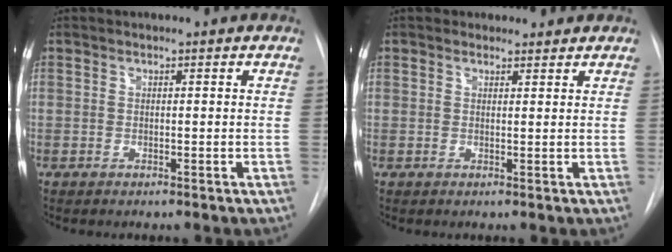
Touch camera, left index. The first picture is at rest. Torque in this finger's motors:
{"motor_torque": [0.61, -0.84, -0.04, -0.01]}